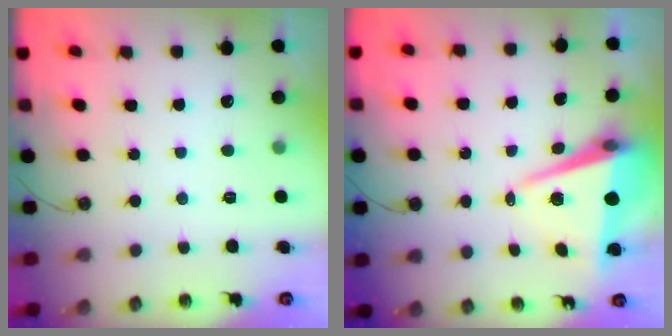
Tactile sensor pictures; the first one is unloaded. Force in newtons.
{"total": 8.9, "press": 8.3, "slide": 3.3}